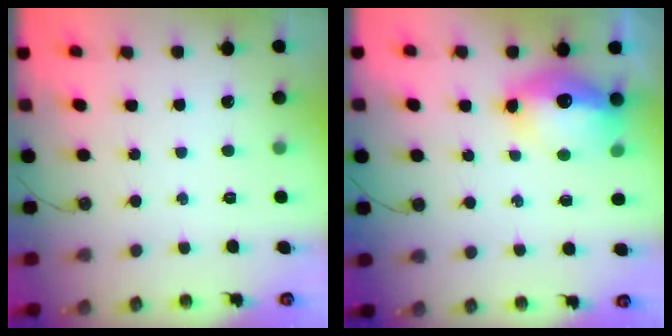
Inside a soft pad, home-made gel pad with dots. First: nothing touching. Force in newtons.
{"total": 14.7, "press": 14.6, "slide": 1.4}